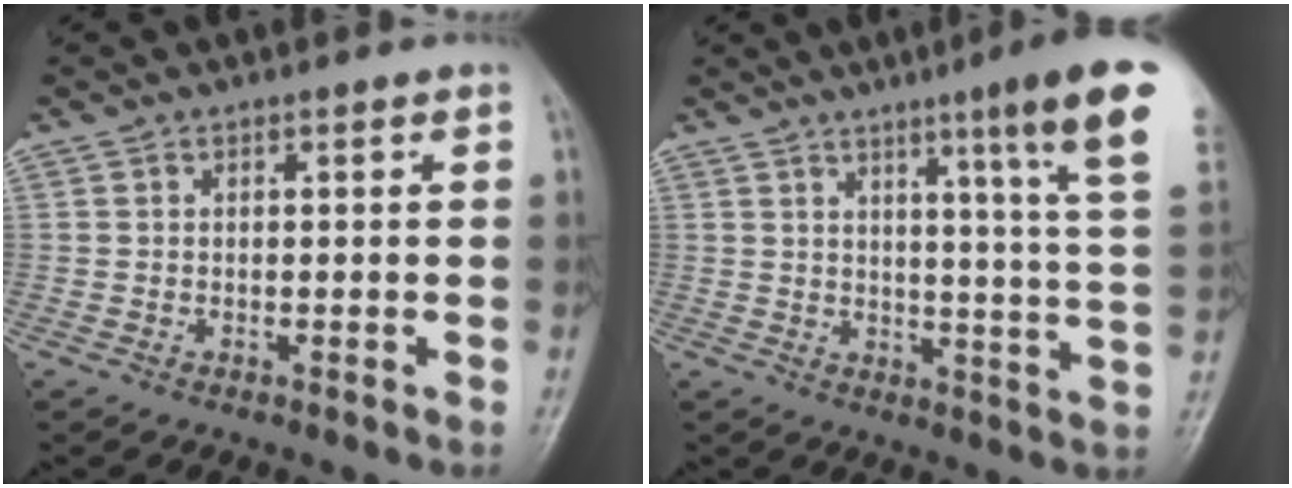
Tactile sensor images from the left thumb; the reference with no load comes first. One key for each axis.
{"total": 15.2, "fx": 8.1, "fy": 0.0, "fz": 12.8, "tx": -0.168, "ty": -0.039, "tz": 0.096}